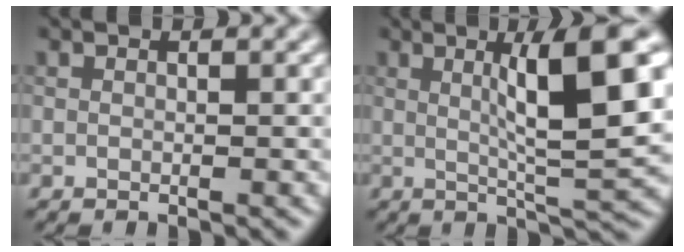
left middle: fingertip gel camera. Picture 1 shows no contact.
{"total": 8.6, "force": [2.1, 1.5, 8.3], "torque": [-0.111, 0.002, 0.035]}